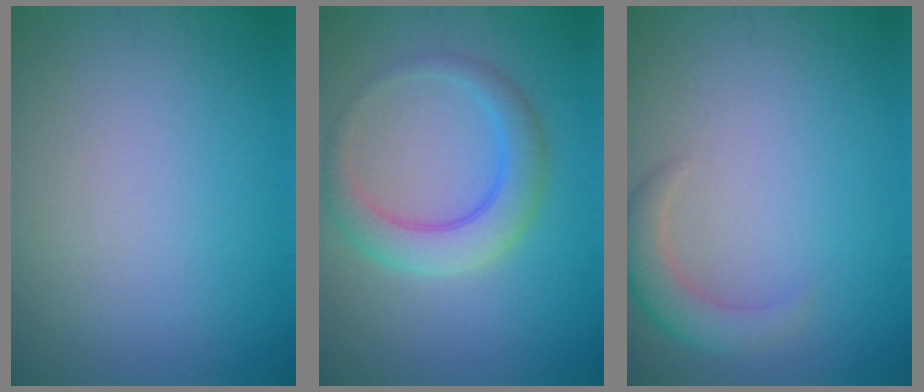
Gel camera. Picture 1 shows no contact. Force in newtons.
{"total": 3.9, "press": 3.9, "slide": 0.0}
{"total": 2.8, "press": 2.8, "slide": 0.2}